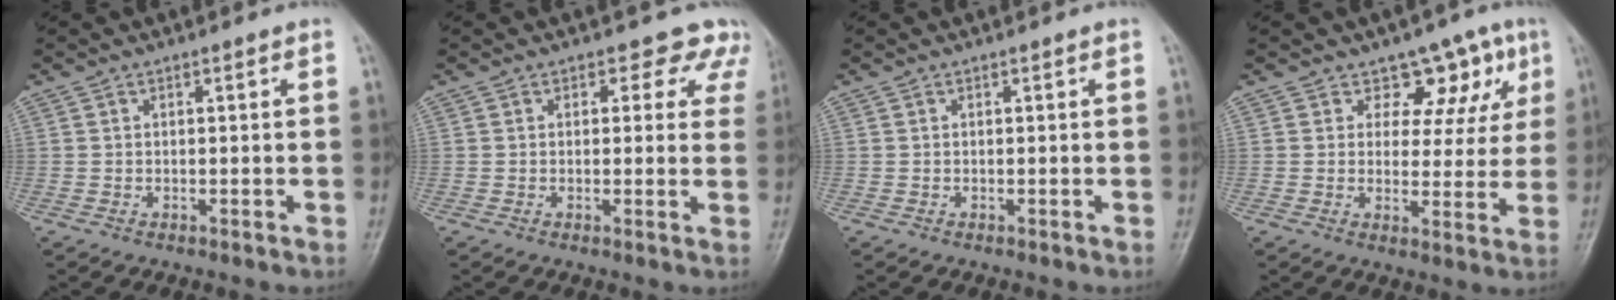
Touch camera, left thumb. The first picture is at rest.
{"total": 6.0, "force": [4.6, 3.7, 1.1], "torque": [0.033, -0.018, 0.030]}
{"total": 0.0}
{"total": 8.4, "force": [4.8, 6.1, 3.4], "torque": [0.008, -0.018, 0.058]}